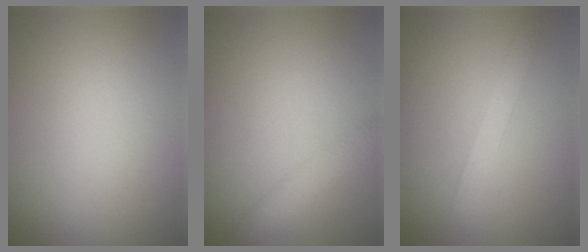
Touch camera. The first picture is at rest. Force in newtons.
{"total": 2.5, "press": 2.5, "slide": 0.1}
{"total": 2.1, "press": 2.1, "slide": 0.1}